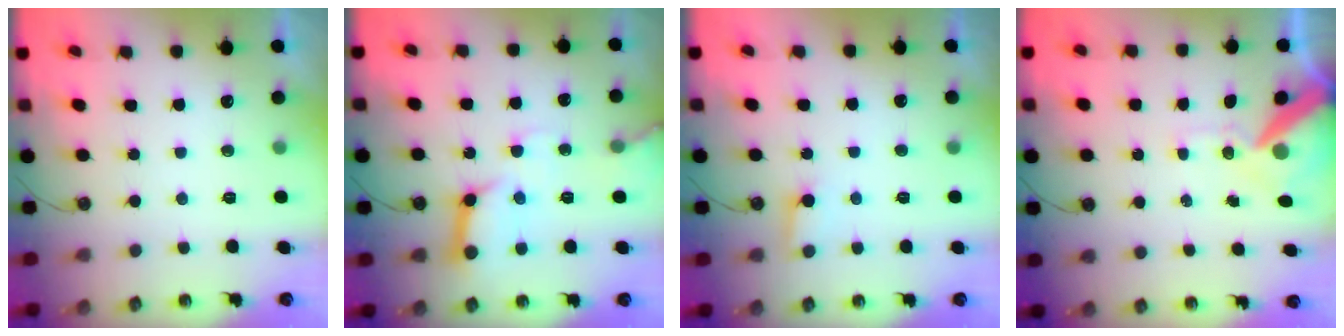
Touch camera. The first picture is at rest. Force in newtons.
{"total": 12.9, "press": 12.8, "slide": 1.8}
{"total": 5.8, "press": 5.8, "slide": 0.5}
{"total": 12.8, "press": 12.6, "slide": 1.7}